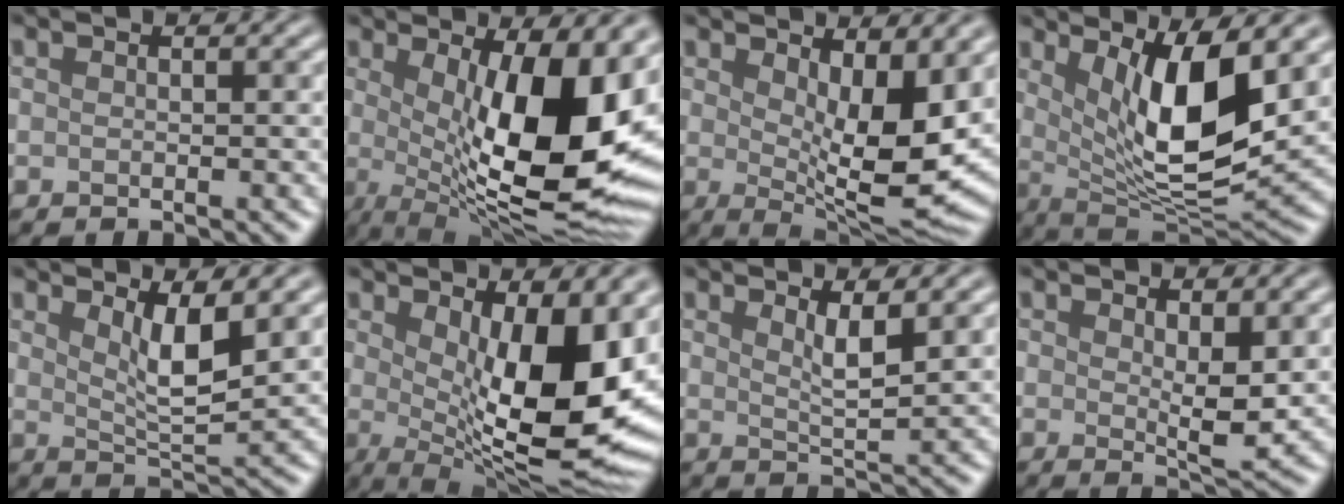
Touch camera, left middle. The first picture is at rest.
{"total": 15.0, "force": [1.0, 5.4, 13.9], "torque": [-0.177, -0.015, 0.019]}
{"total": 9.1, "force": [1.8, 3.4, 8.3], "torque": [-0.126, -0.018, 0.034]}
{"total": 9.2, "force": [2.7, 2.9, 8.3], "torque": [-0.140, -0.025, 0.055]}
{"total": 4.3, "force": [1.9, 1.1, 3.7], "torque": [-0.065, -0.012, 0.035]}
{"total": 13.9, "force": [2.1, 5.1, 12.7], "torque": [-0.167, -0.018, 0.036]}
{"total": 2.8, "force": [1.5, 0.7, 2.2], "torque": [-0.032, -0.007, 0.025]}
{"total": 3.2, "force": [1.0, 1.0, 2.8], "torque": [-0.048, -0.009, 0.019]}